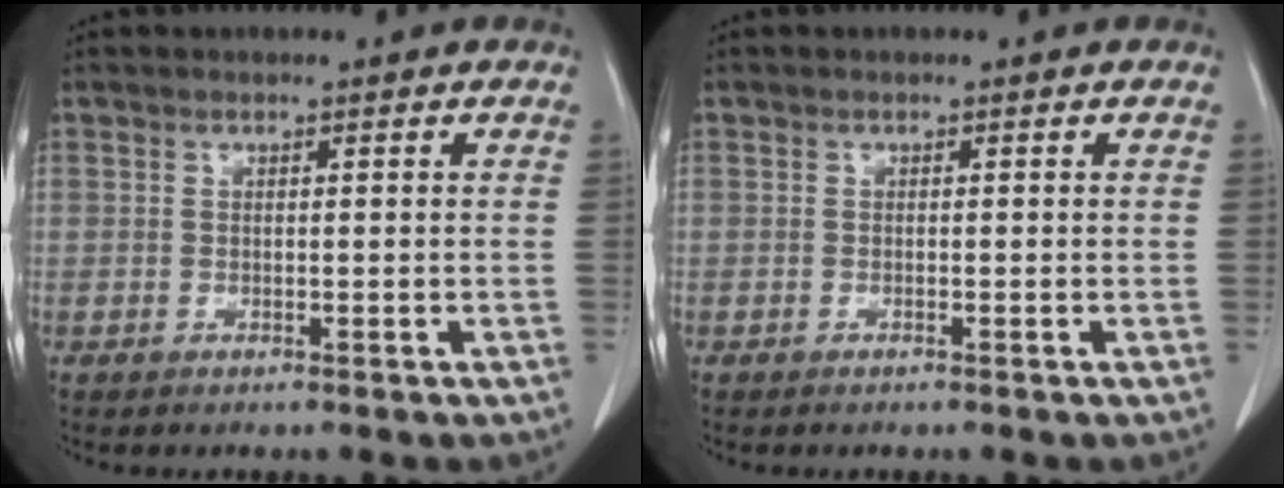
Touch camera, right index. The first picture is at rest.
{"total": 0.0}